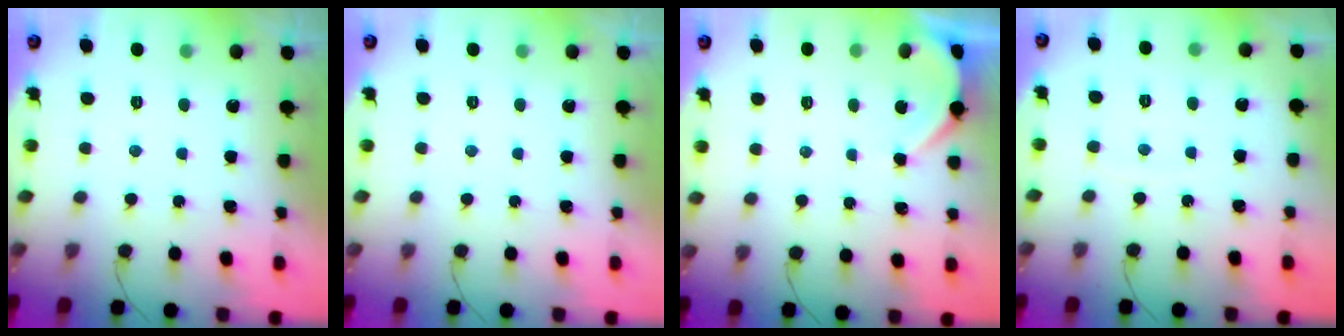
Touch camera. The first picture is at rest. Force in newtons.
{"total": 0.0}
{"total": 3.5, "press": 3.4, "slide": 0.5}
{"total": 3.1, "press": 3.1, "slide": 0.2}